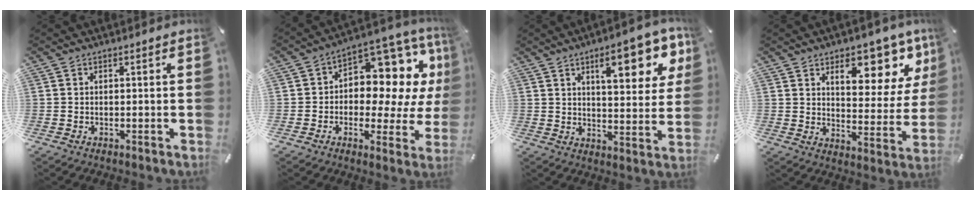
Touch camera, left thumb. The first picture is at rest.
{"total": 11.6, "force": [3.6, 7.9, 7.7], "torque": [-0.097, -0.049, 0.061]}
{"total": 15.0, "force": [7.4, 5.8, 11.7], "torque": [-0.154, -0.025, 0.114]}
{"total": 14.2, "force": [8.6, 7.1, 8.9], "torque": [-0.098, -0.062, 0.138]}